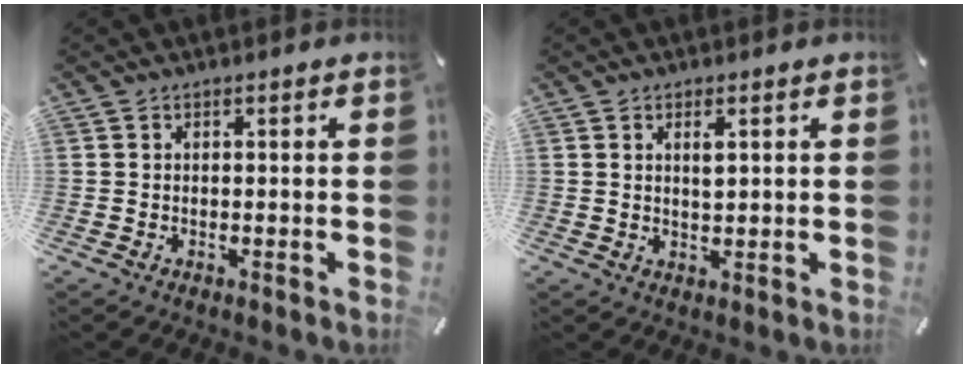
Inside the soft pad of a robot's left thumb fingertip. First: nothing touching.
{"total": 2.6, "force": [0.9, 1.1, 2.2], "torque": [-0.040, 0.000, 0.013]}